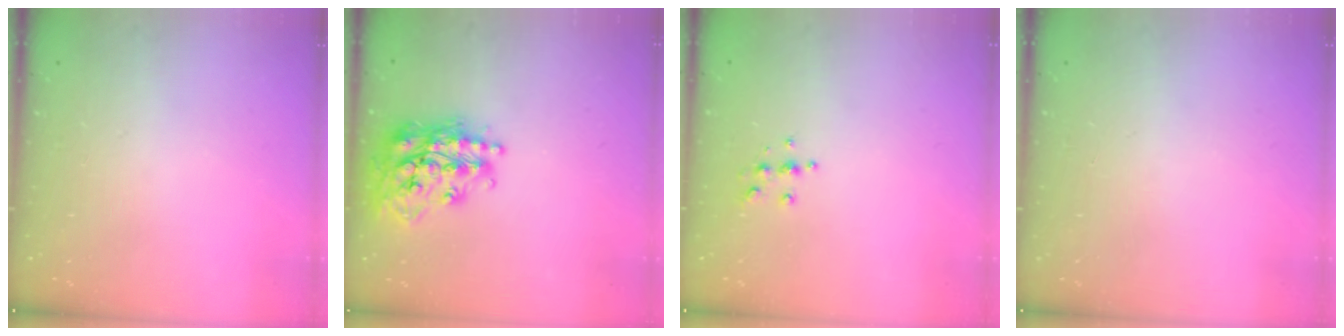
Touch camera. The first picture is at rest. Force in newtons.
{"total": 20.7, "press": 20.6, "slide": 1.6}
{"total": 5.1, "press": 5.1, "slide": 0.3}
{"total": 0.0}